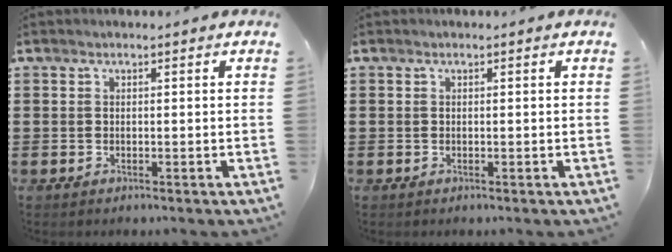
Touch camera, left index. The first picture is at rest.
{"total": 0.0}